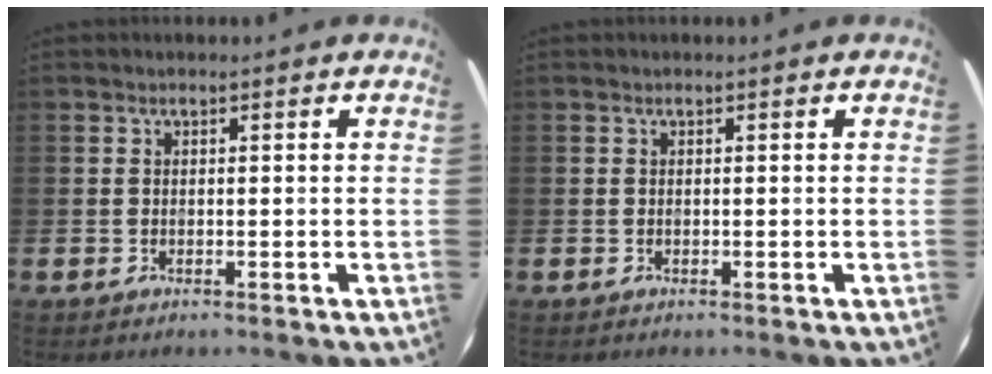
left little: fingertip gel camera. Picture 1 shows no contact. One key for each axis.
{"total": 0.0}